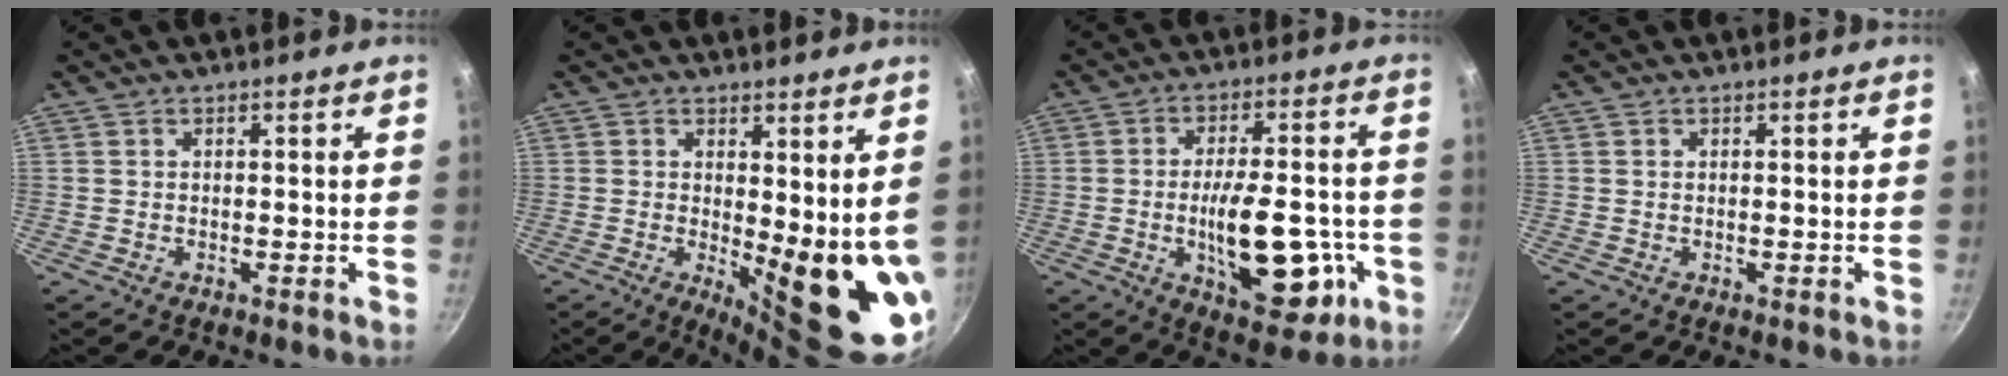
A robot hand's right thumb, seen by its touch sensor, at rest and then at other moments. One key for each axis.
{"total": 13.6, "fx": 0.8, "fy": 4.8, "fz": 12.7, "tx": -0.138, "ty": -0.041, "tz": 0.022}
{"total": 17.6, "fx": -4.3, "fy": 7.9, "fz": 15.1, "tx": -0.205, "ty": 0.012, "tz": -0.050}
{"total": 0.0}